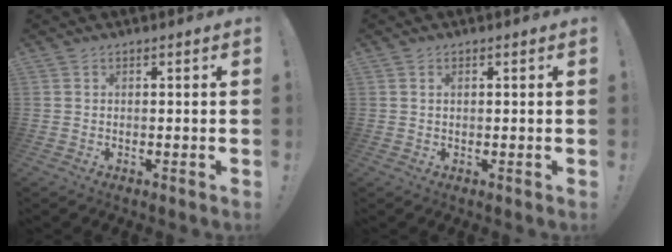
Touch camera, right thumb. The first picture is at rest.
{"total": 0.9, "force": [0.4, 0.4, 0.6], "torque": [-0.006, -0.003, 0.006]}